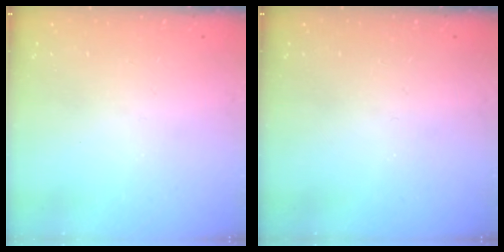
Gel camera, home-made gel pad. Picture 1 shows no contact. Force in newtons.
{"total": 0.0}